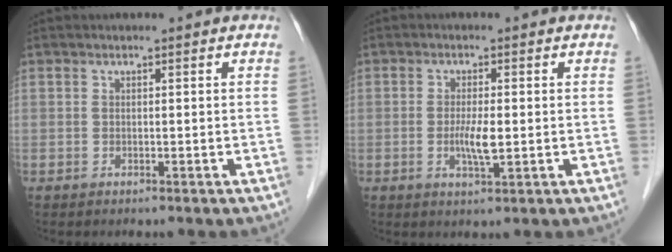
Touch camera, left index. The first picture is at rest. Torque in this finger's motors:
{"motor_torque": [0.84, 0.53, 0.14, 0.03]}